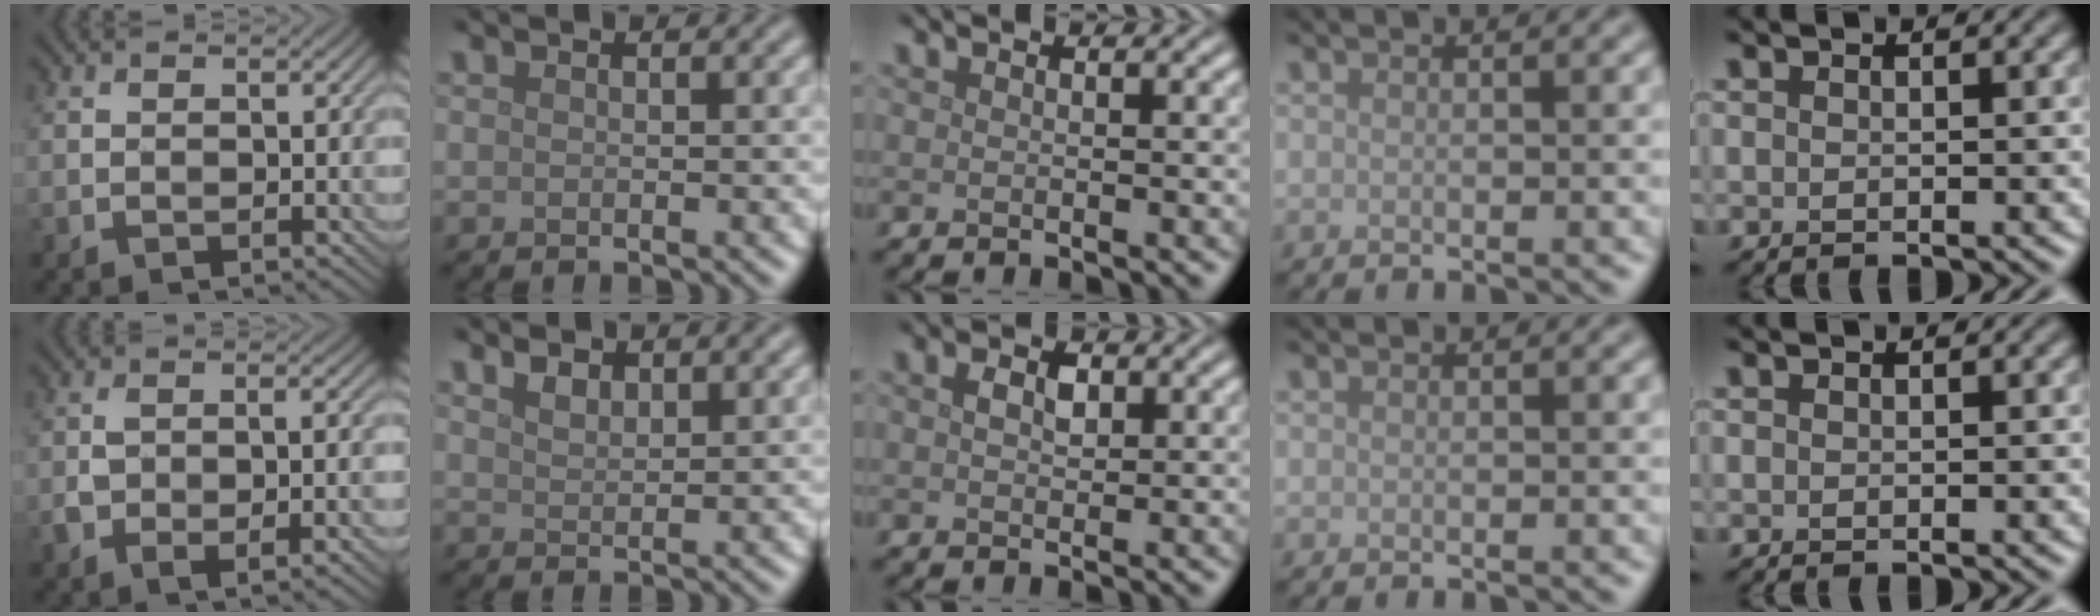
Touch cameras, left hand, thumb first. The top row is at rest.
{"thumb": {"total": 7.4, "force": [-3.2, 3.4, 5.7], "torque": [-0.106, -0.012, -0.051]}, "index": {"total": 1.9, "force": [1.6, 0.9, 0.8], "torque": [-0.018, 0.001, 0.032]}, "middle": {"total": 1.9, "force": [0.5, 1.2, 1.4], "torque": [-0.028, 0.002, 0.008]}}